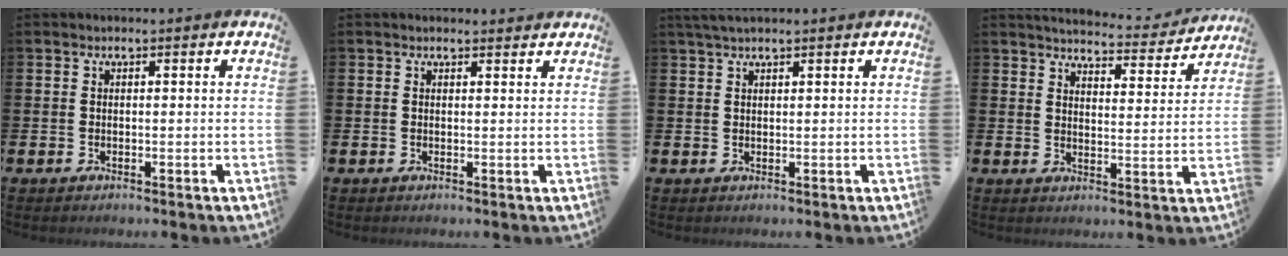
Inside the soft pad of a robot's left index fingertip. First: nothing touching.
{"total": 0.9, "force": [0.8, 0.2, 0.2], "torque": [0.007, -0.002, 0.014]}
{"total": 2.1, "force": [1.7, 0.4, 1.2], "torque": [-0.029, 0.007, 0.033]}
{"total": 4.7, "force": [4.6, 0.7, 0.6], "torque": [-0.017, -0.039, 0.075]}